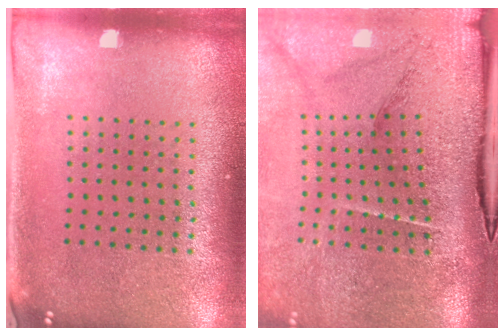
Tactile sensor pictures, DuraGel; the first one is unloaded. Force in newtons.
{"total": 4.9, "press": 3.8, "slide": 3.1}